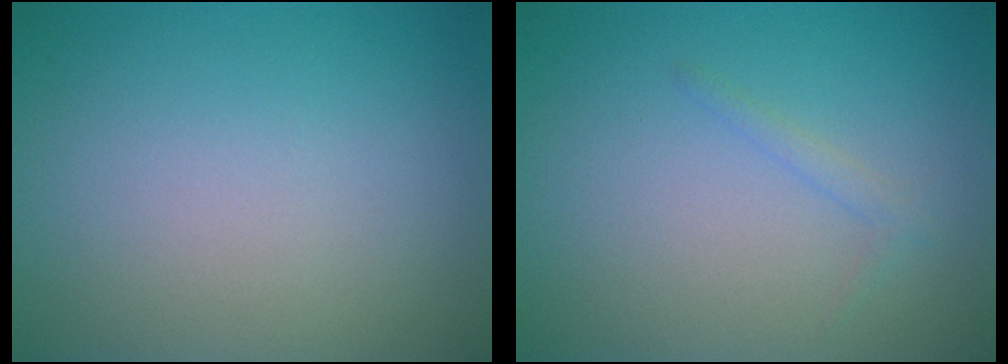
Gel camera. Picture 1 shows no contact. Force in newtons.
{"total": 0.8, "press": 0.8, "slide": 0.1}